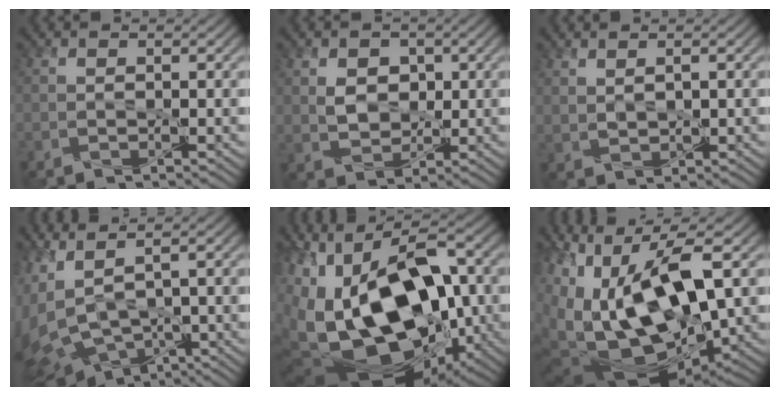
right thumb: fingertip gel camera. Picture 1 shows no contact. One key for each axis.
{"total": 4.2, "fx": 1.0, "fy": 3.2, "fz": 2.5, "tx": -0.069, "ty": -0.002, "tz": 0.014}
{"total": 2.0, "fx": 1.2, "fy": 0.9, "fz": 1.3, "tx": -0.037, "ty": -0.001, "tz": 0.032}
{"total": 11.3, "fx": -1.3, "fy": 6.6, "fz": 9.0, "tx": -0.252, "ty": -0.033, "tz": 0.002}
{"total": 22.2, "fx": -4.3, "fy": 12.7, "fz": 17.6, "tx": -0.330, "ty": -0.002, "tz": -0.066}
{"total": 18.9, "fx": -0.9, "fy": 8.7, "fz": 16.8, "tx": -0.319, "ty": -0.004, "tz": -0.009}